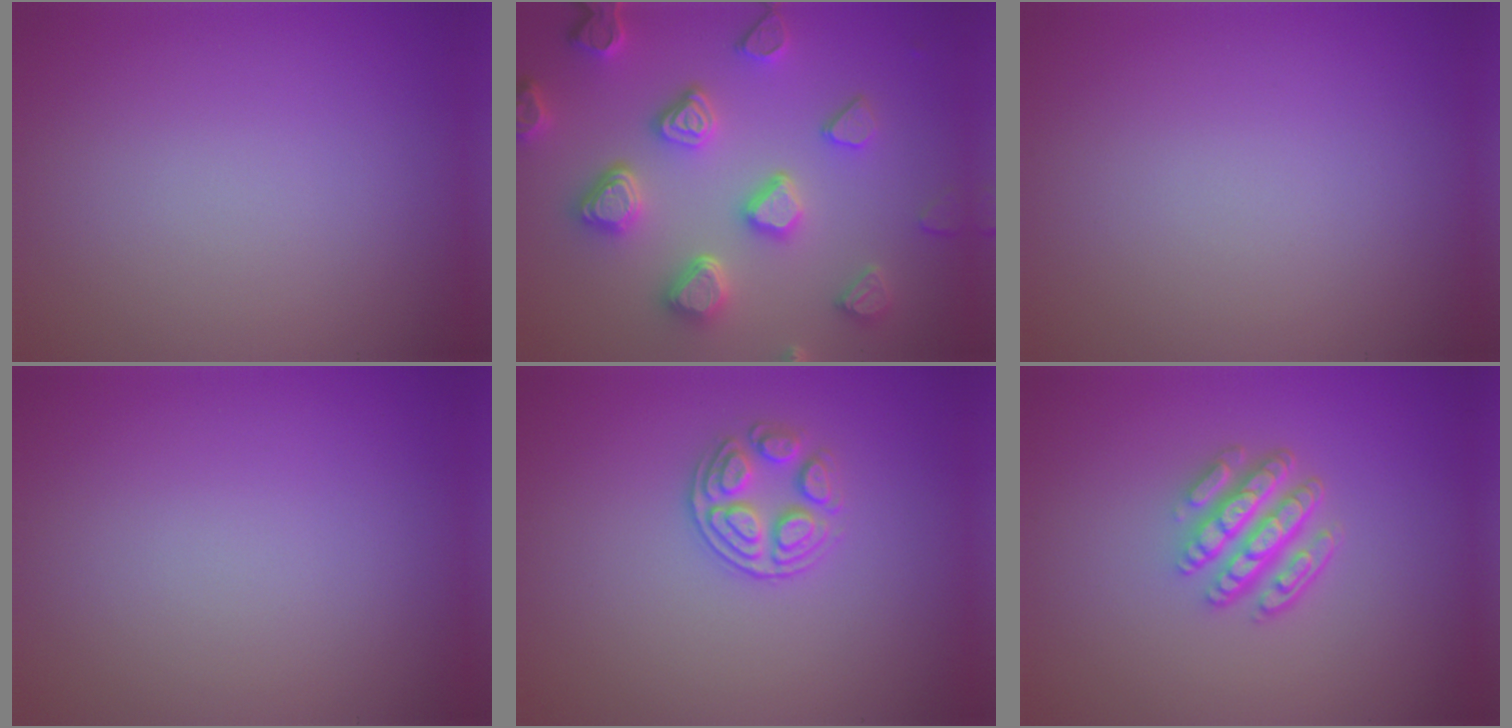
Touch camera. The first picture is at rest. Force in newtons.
{"total": 5.6, "press": 5.2, "slide": 2.1}
{"total": 0.0}
{"total": 0.0}
{"total": 2.7, "press": 2.5, "slide": 0.9}
{"total": 4.8, "press": 3.6, "slide": 3.2}